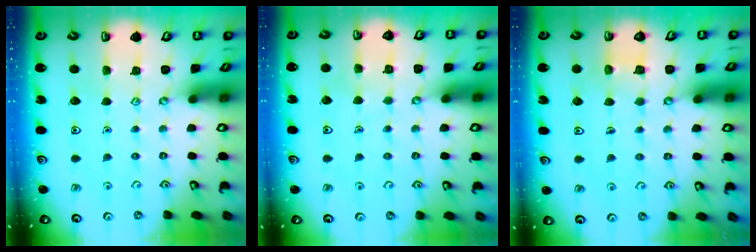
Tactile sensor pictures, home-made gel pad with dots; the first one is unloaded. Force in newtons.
{"total": 3.6, "press": 3.6, "slide": 0.4}
{"total": 4.0, "press": 4.0, "slide": 0.4}